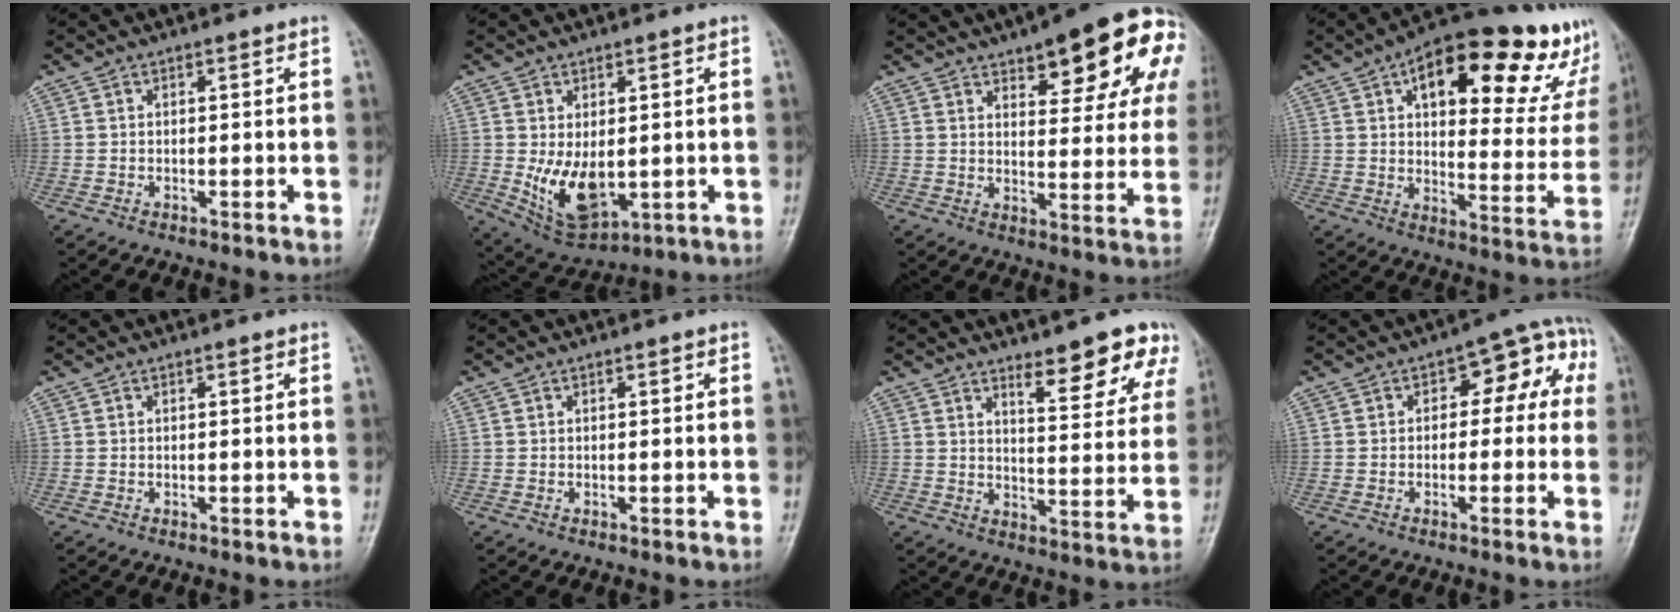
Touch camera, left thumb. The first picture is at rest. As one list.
[{"total": 9.9, "force": [-0.7, 5.8, 8.1], "torque": [-0.127, -0.013, 0.008]}, {"total": 20.0, "force": [10.0, 7.2, 15.8], "torque": [-0.170, -0.021, 0.129]}, {"total": 28.0, "force": [15.5, 11.3, 20.5], "torque": [-0.235, -0.026, 0.210]}, {"total": 0.0}, {"total": 0.0}, {"total": 10.7, "force": [7.5, 3.2, 6.9], "torque": [-0.050, -0.050, 0.099]}, {"total": 9.3, "force": [1.2, 5.6, 7.3], "torque": [-0.045, 0.041, 0.003]}]